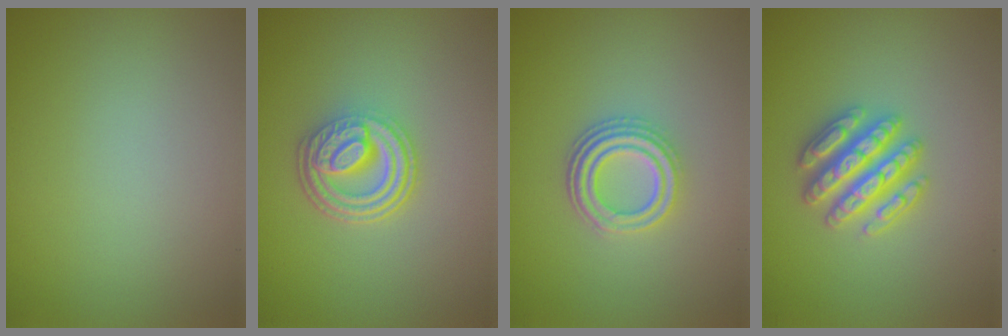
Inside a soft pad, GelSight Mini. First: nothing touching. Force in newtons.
{"total": 4.6, "press": 3.3, "slide": 3.2}
{"total": 3.7, "press": 3.0, "slide": 2.2}
{"total": 4.7, "press": 4.6, "slide": 0.8}